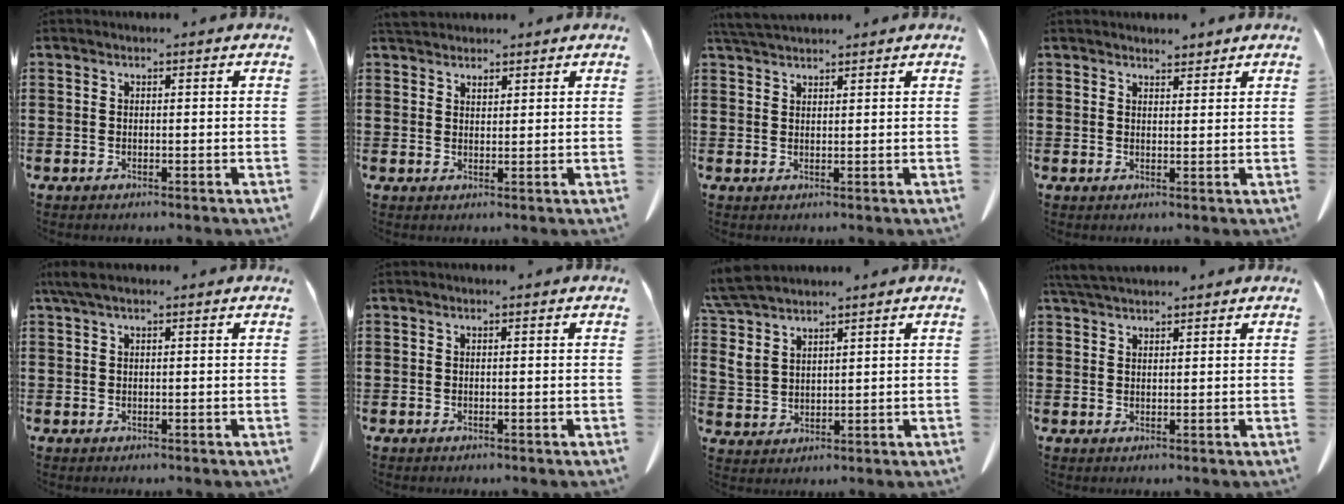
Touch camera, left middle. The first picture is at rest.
{"total": 2.6, "force": [2.4, 0.9, 0.4], "torque": [-0.013, 0.000, 0.046]}
{"total": 2.9, "force": [2.7, 0.4, 1.0], "torque": [-0.027, -0.002, 0.053]}
{"total": 2.5, "force": [2.3, 0.6, 0.4], "torque": [-0.006, -0.004, 0.043]}
{"total": 2.0, "force": [1.1, 0.4, 1.6], "torque": [-0.035, 0.002, 0.021]}
{"total": 0.0}
{"total": 5.6, "force": [4.8, 1.8, 2.3], "torque": [-0.071, -0.007, 0.089]}
{"total": 3.2, "force": [2.9, 0.5, 1.2], "torque": [-0.033, -0.002, 0.056]}